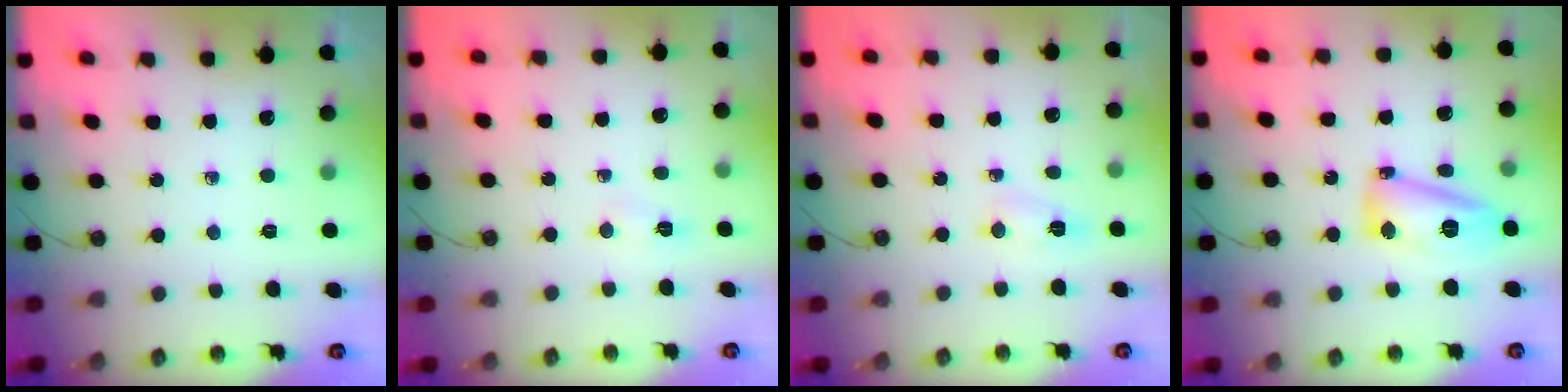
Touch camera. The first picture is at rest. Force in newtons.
{"total": 2.5, "press": 2.4, "slide": 0.4}
{"total": 4.6, "press": 4.6, "slide": 0.6}
{"total": 14.0, "press": 14.0, "slide": 1.2}